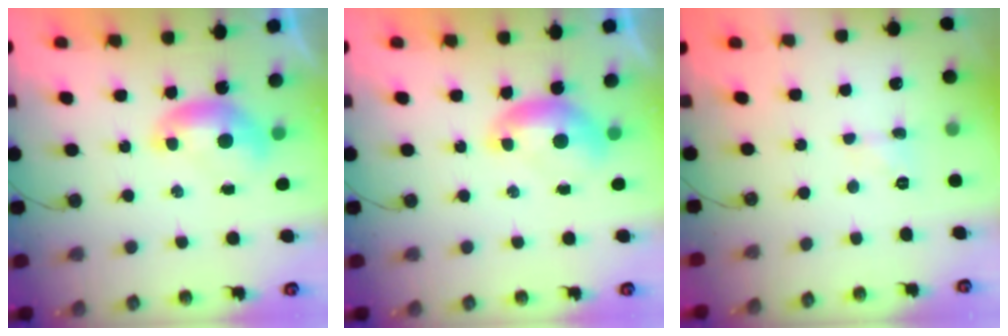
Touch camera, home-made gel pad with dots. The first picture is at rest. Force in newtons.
{"total": 0.0}
{"total": 1.6, "press": 1.6, "slide": 0.4}